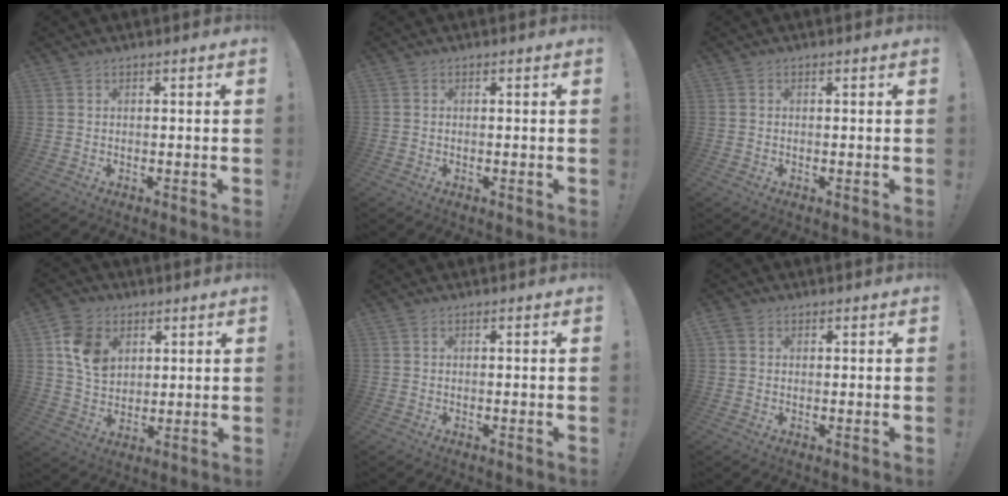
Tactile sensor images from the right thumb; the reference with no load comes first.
{"total": 0.0}
{"total": 0.0}
{"total": 11.8, "force": [4.5, 9.0, 6.2], "torque": [-0.106, -0.005, 0.090]}
{"total": 0.0}
{"total": 2.2, "force": [0.8, 1.7, 1.0], "torque": [-0.028, 0.006, 0.019]}